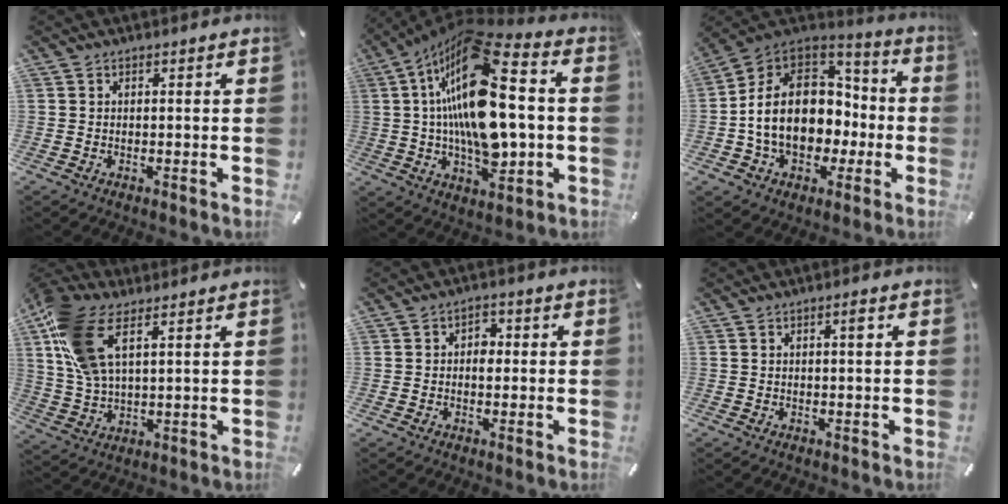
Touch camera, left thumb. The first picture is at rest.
{"total": 24.9, "force": [2.9, 11.8, 21.7], "torque": [-0.408, -0.013, 0.047]}
{"total": 17.6, "force": [-2.1, 14.2, 10.2], "torque": [-0.212, 0.005, -0.032]}
{"total": 12.8, "force": [6.3, 6.0, 9.4], "torque": [-0.219, -0.013, 0.118]}
{"total": 3.1, "force": [-0.2, 2.2, 2.1], "torque": [-0.024, 0.005, -0.010]}
{"total": 1.5, "force": [0.4, 0.1, 1.4], "torque": [-0.030, 0.003, 0.004]}